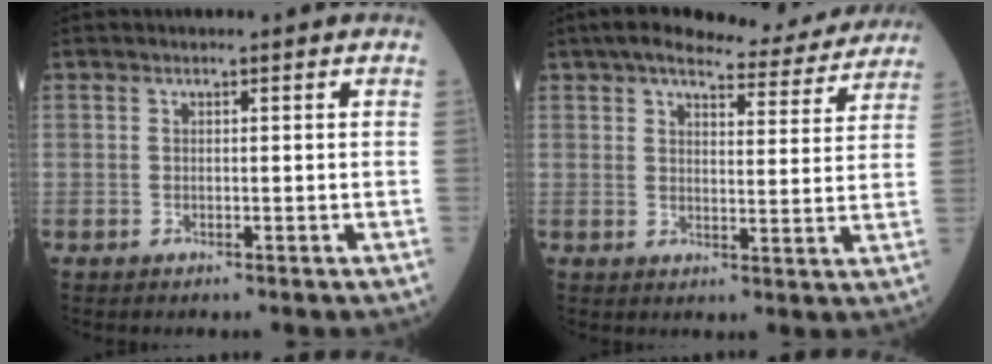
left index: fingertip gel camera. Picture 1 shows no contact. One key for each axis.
{"total": 13.4, "fx": 12.0, "fy": 2.7, "fz": 5.3, "tx": -0.063, "ty": 0.003, "tz": 0.145}